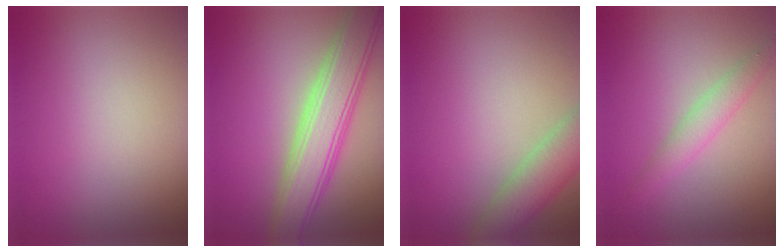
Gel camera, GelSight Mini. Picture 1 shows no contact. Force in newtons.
{"total": 6.6, "press": 6.6, "slide": 0.2}
{"total": 4.3, "press": 4.3, "slide": 0.1}
{"total": 2.2, "press": 2.2, "slide": 0.0}